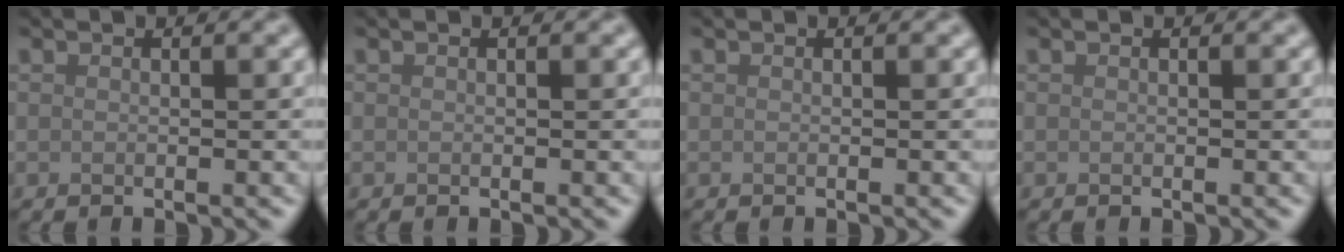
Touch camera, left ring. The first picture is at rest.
{"total": 0.0}
{"total": 0.0}
{"total": 0.0}